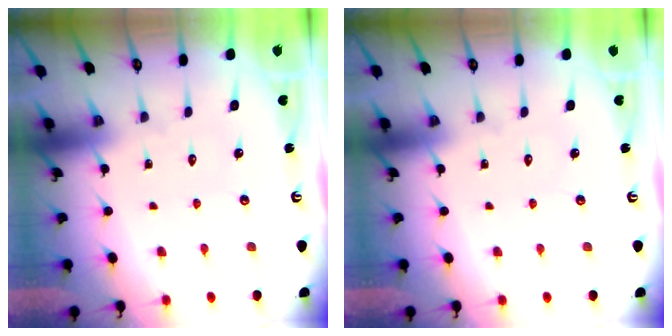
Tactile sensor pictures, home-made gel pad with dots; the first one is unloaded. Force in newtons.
{"total": 0.0}